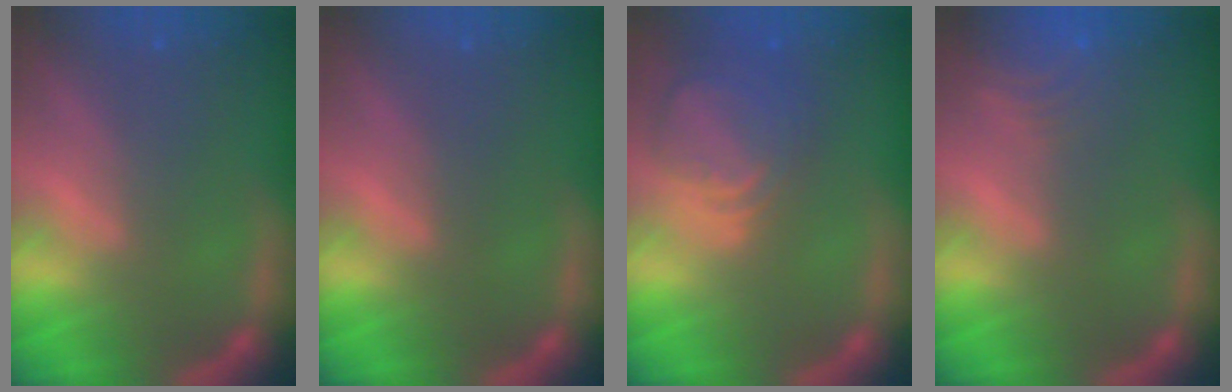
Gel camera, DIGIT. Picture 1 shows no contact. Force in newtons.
{"total": 0.0}
{"total": 6.1}
{"total": 6.5}